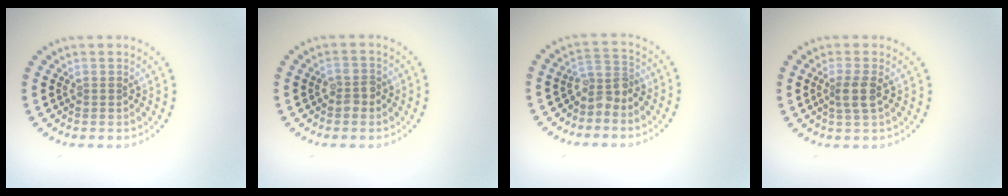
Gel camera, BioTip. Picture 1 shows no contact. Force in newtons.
{"total": 1.7, "press": 1.7, "slide": 0.3}
{"total": 2.4, "press": 1.9, "slide": 1.4}
{"total": 2.1, "press": 1.7, "slide": 1.2}